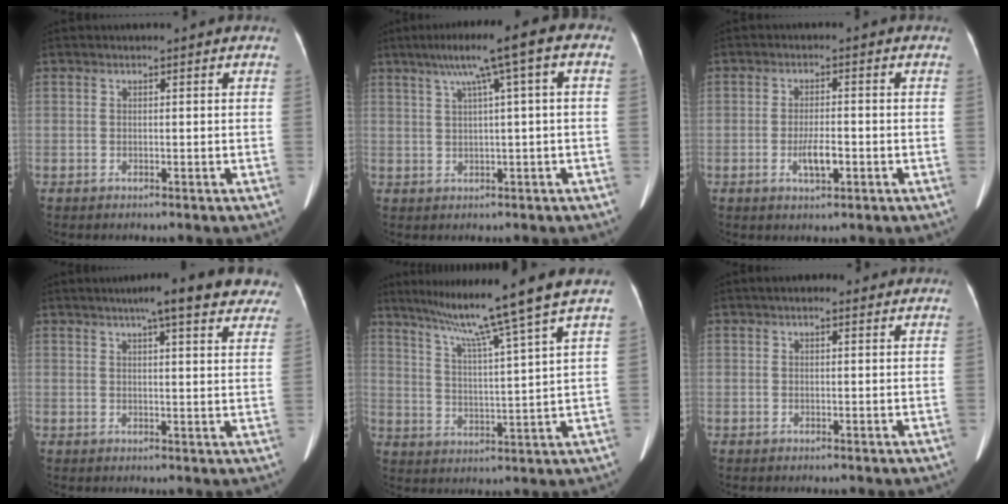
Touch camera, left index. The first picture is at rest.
{"total": 9.4, "force": [3.5, 0.1, 8.7], "torque": [-0.141, 0.039, 0.051]}
{"total": 3.8, "force": [-1.3, 1.0, 3.4], "torque": [-0.064, 0.001, -0.023]}
{"total": 12.6, "force": [9.7, 2.1, 7.8], "torque": [-0.088, 0.018, 0.108]}
{"total": 12.8, "force": [9.8, -3.3, 7.5], "torque": [-0.119, -0.014, 0.154]}
{"total": 2.1, "force": [1.4, 1.0, 1.3], "torque": [-0.021, 0.016, 0.017]}